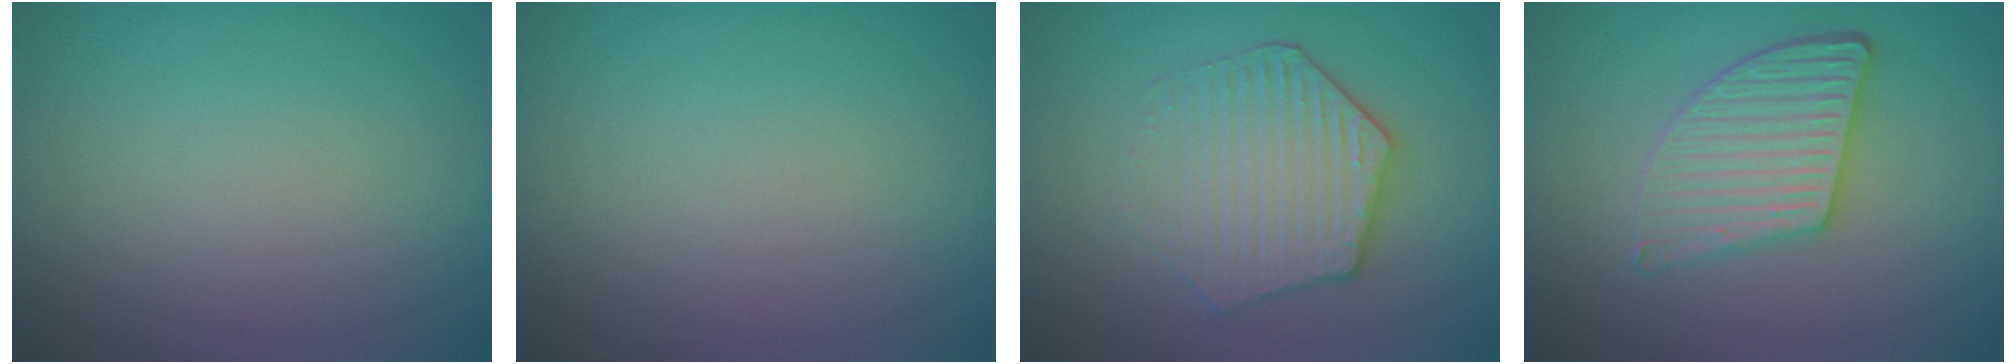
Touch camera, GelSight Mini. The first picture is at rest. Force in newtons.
{"total": 0.0}
{"total": 4.0, "press": 3.8, "slide": 1.2}
{"total": 4.3, "press": 3.5, "slide": 2.6}